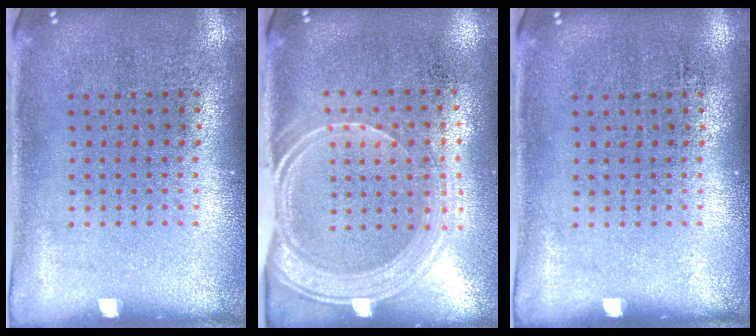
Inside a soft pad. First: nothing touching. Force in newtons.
{"total": 1.9, "press": 1.6, "slide": 1.1}
{"total": 0.0}